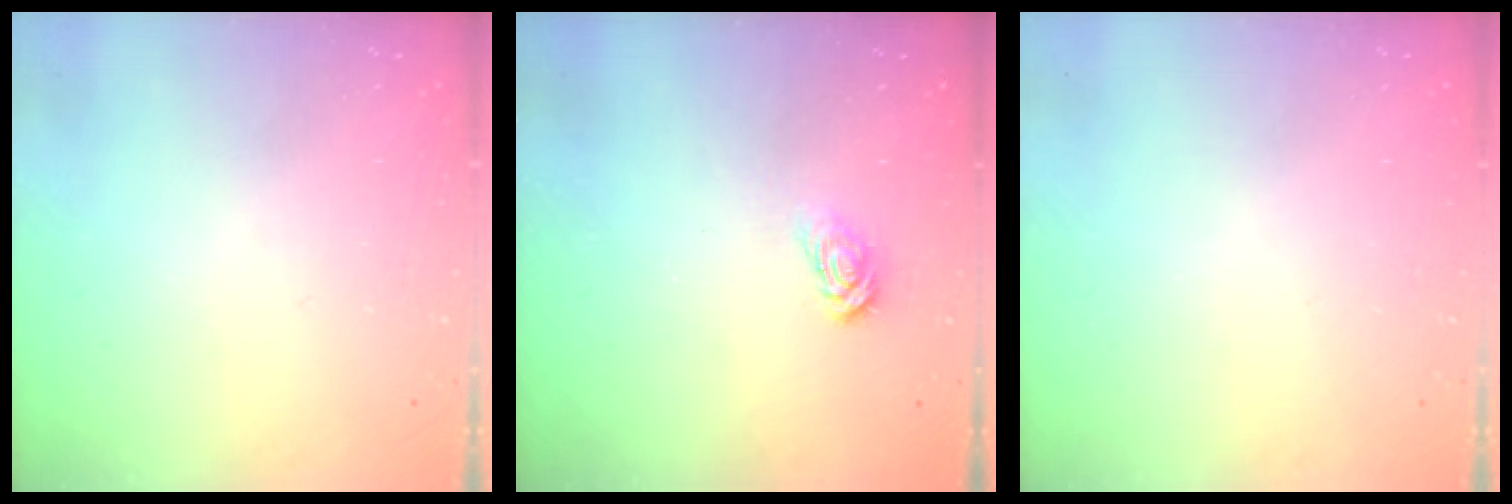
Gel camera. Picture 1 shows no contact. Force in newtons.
{"total": 3.1, "press": 3.1, "slide": 0.3}
{"total": 0.0}